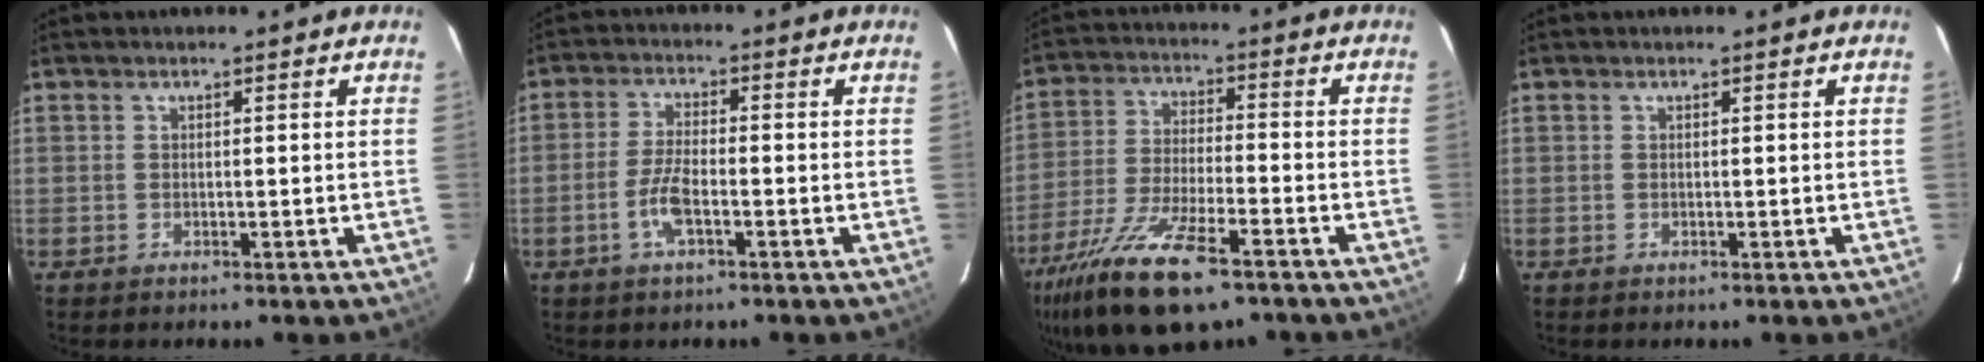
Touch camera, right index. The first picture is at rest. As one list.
[{"total": 5.2, "force": [-2.2, 1.6, 4.4], "torque": [-0.098, 0.001, -0.045]}, {"total": 17.2, "force": [-11.5, 4.8, 11.9], "torque": [-0.245, -0.051, -0.212]}, {"total": 0.0}]